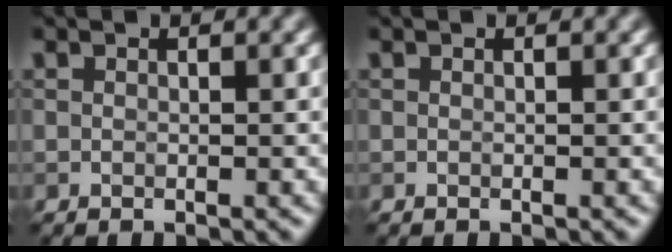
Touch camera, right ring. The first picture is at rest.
{"total": 0.0}